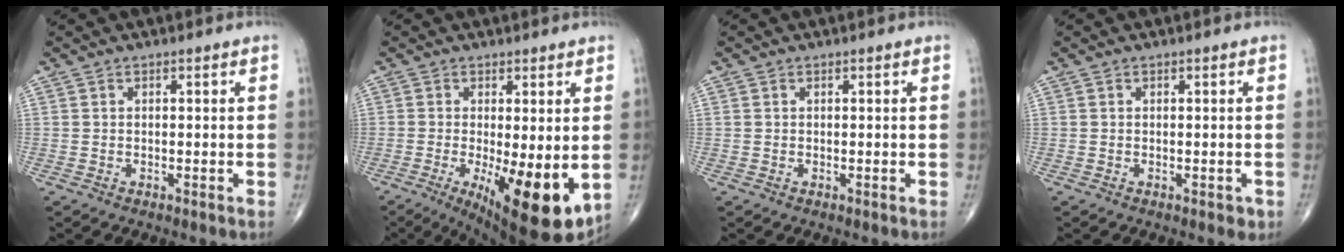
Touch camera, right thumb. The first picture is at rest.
{"total": 14.1, "force": [-3.0, 4.5, 13.1], "torque": [-0.188, -0.030, -0.029]}
{"total": 0.0}
{"total": 0.9, "force": [-0.2, 0.6, 0.6], "torque": [-0.002, 0.000, -0.002]}